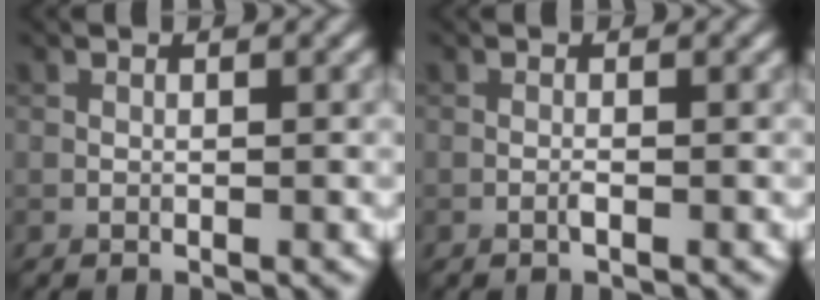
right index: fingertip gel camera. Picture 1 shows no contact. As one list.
[{"total": 0.5, "force": [-0.3, 0.0, 0.4], "torque": [-0.010, 0.000, -0.007]}]